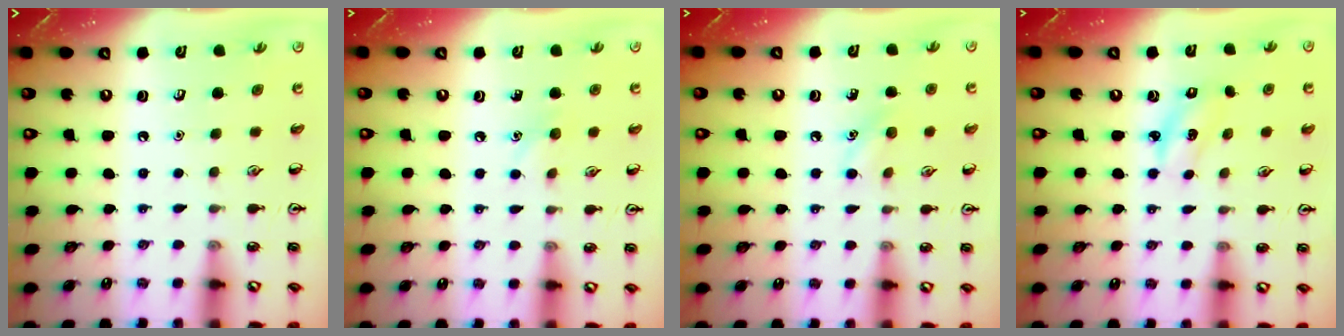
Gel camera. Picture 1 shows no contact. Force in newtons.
{"total": 5.3, "press": 5.0, "slide": 1.6}
{"total": 5.9, "press": 5.6, "slide": 1.8}
{"total": 2.2, "press": 2.1, "slide": 0.5}